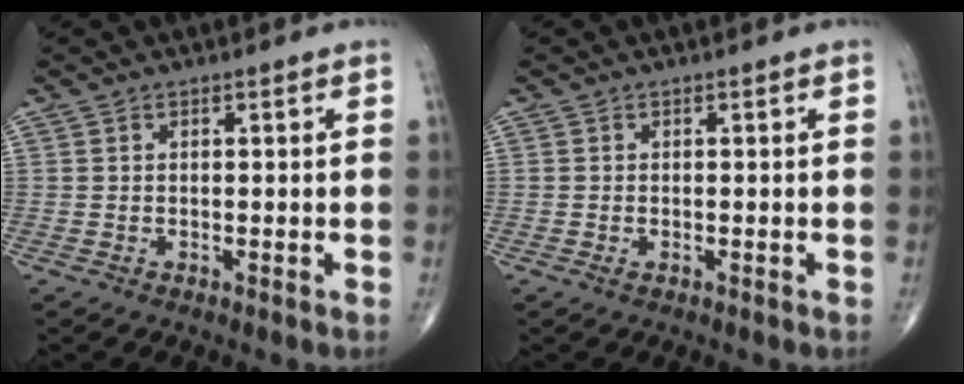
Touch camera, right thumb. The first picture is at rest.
{"total": 0.6, "force": [-0.3, 0.3, 0.5], "torque": [-0.011, 0.000, -0.004]}